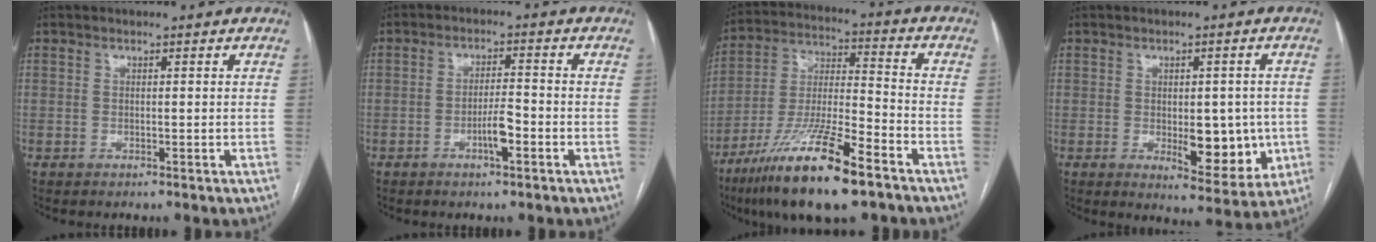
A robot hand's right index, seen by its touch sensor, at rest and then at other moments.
{"total": 4.1, "force": [-1.8, 0.6, 3.6], "torque": [-0.063, 0.001, -0.033]}
{"total": 18.0, "force": [-11.4, 2.4, 13.8], "torque": [-0.273, -0.034, -0.206]}
{"total": 9.6, "force": [-1.6, 4.4, 8.4], "torque": [-0.096, 0.000, -0.008]}